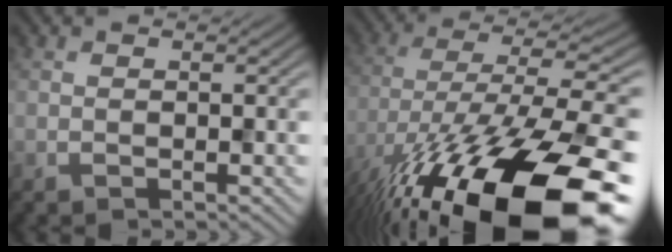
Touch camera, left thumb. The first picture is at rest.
{"total": 19.6, "force": [-11.2, 7.8, 14.0], "torque": [-0.263, -0.039, -0.164]}